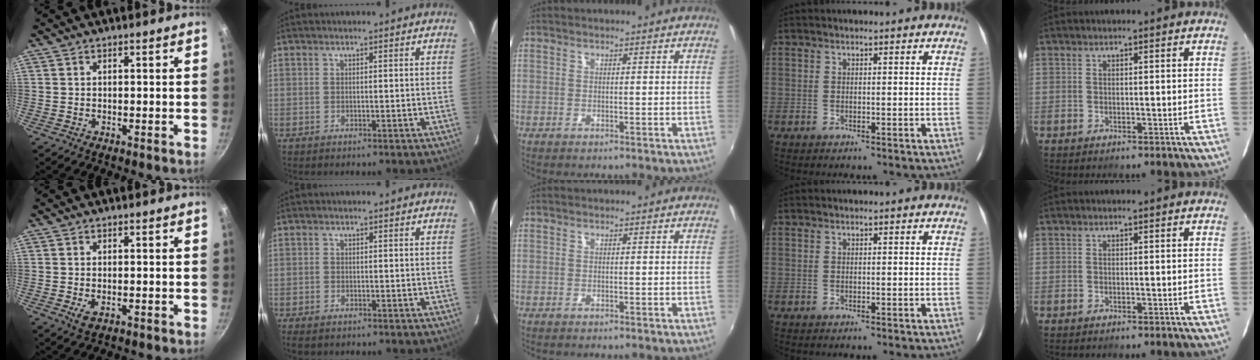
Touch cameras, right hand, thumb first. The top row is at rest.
{"thumb": {"total": 2.5, "force": [-0.7, 1.3, 1.9], "torque": [-0.036, -0.006, -0.010]}, "index": {"total": 2.3, "force": [-1.8, 1.1, 0.9], "torque": [-0.024, -0.006, -0.033]}}